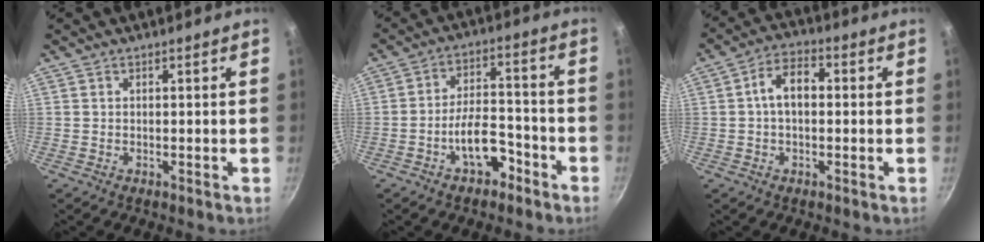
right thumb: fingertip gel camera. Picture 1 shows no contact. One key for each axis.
{"total": 8.6, "fx": -4.4, "fy": 4.6, "fz": 5.8, "tx": -0.086, "ty": 0.045, "tz": -0.075}
{"total": 7.0, "fx": 0.4, "fy": 4.2, "fz": 5.6, "tx": -0.093, "ty": 0.023, "tz": 0.000}